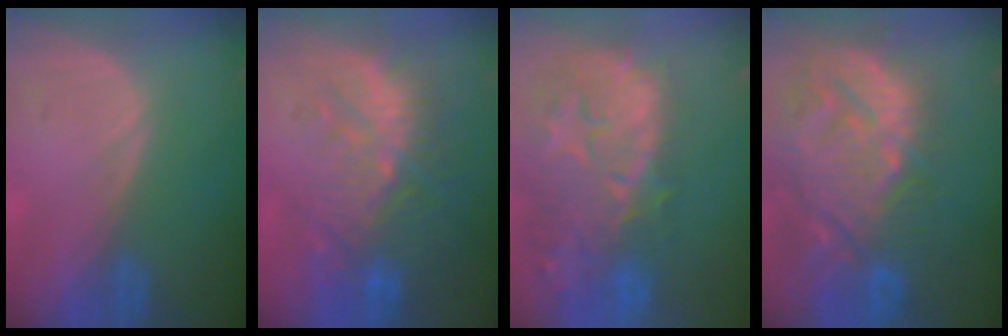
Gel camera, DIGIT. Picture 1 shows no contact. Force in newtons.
{"total": 10.8, "press": 10.0, "slide": 3.9}
{"total": 14.5, "press": 11.8, "slide": 8.5}
{"total": 14.6, "press": 12.4, "slide": 7.6}